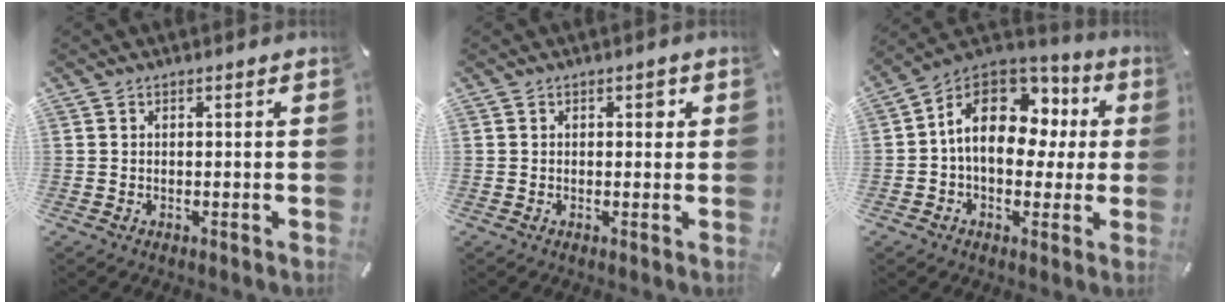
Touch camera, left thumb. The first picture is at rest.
{"total": 1.9, "force": [0.4, 1.2, 1.4], "torque": [-0.006, -0.001, 0.000]}
{"total": 16.5, "force": [3.4, 11.4, 11.4], "torque": [-0.188, -0.012, 0.058]}